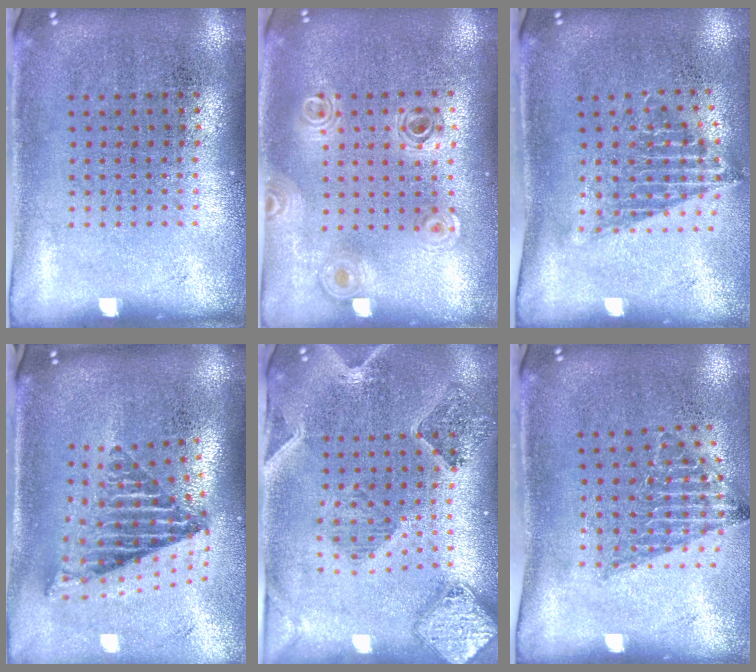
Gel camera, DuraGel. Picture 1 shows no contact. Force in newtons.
{"total": 0.8, "press": 0.8, "slide": 0.1}
{"total": 1.4, "press": 1.1, "slide": 0.9}
{"total": 2.7, "press": 1.7, "slide": 2.1}
{"total": 1.5, "press": 1.4, "slide": 0.4}
{"total": 1.4, "press": 1.1, "slide": 0.8}